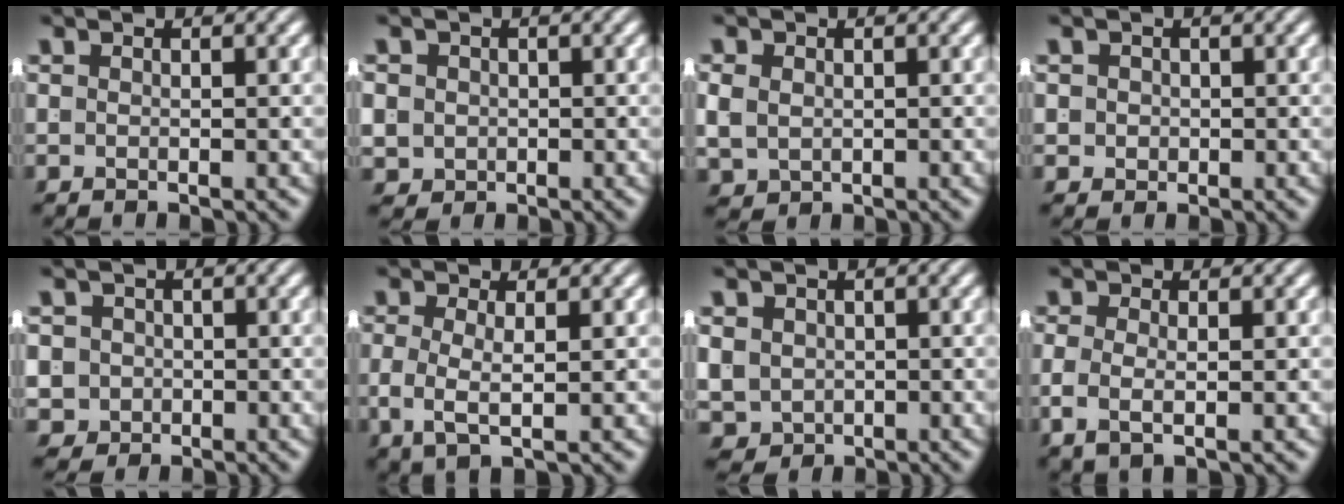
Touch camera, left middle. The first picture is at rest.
{"total": 3.9, "force": [-0.7, 3.6, 1.4], "torque": [-0.050, -0.026, -0.001]}
{"total": 2.8, "force": [-0.3, 2.4, 1.3], "torque": [-0.037, -0.022, 0.012]}
{"total": 2.2, "force": [-0.3, 2.1, 0.6], "torque": [-0.024, -0.011, 0.000]}
{"total": 6.5, "force": [-1.7, 5.9, 2.2], "torque": [-0.062, -0.034, -0.022]}
{"total": 3.0, "force": [-0.4, 1.0, 2.7], "torque": [-0.060, -0.018, 0.003]}
{"total": 7.8, "force": [-2.1, 6.8, 3.1], "torque": [-0.084, -0.046, -0.018]}
{"total": 2.7, "force": [-0.6, 1.0, 2.4], "torque": [-0.048, -0.016, -0.002]}